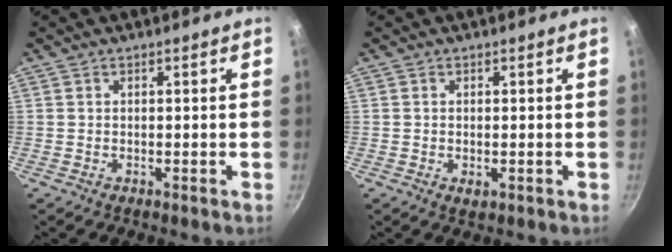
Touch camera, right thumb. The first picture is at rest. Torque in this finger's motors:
{"motor_torque": [-0.36, 0.07, 0.17, 0.30, -0.03]}